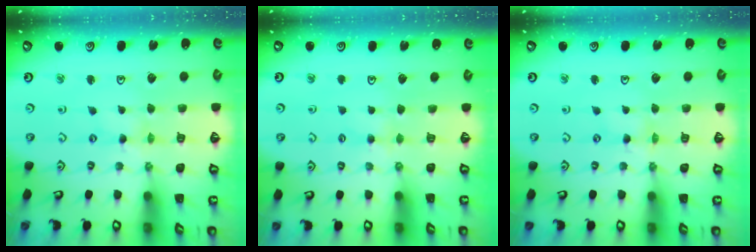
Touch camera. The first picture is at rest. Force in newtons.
{"total": 2.4, "press": 2.4, "slide": 0.3}
{"total": 0.0}